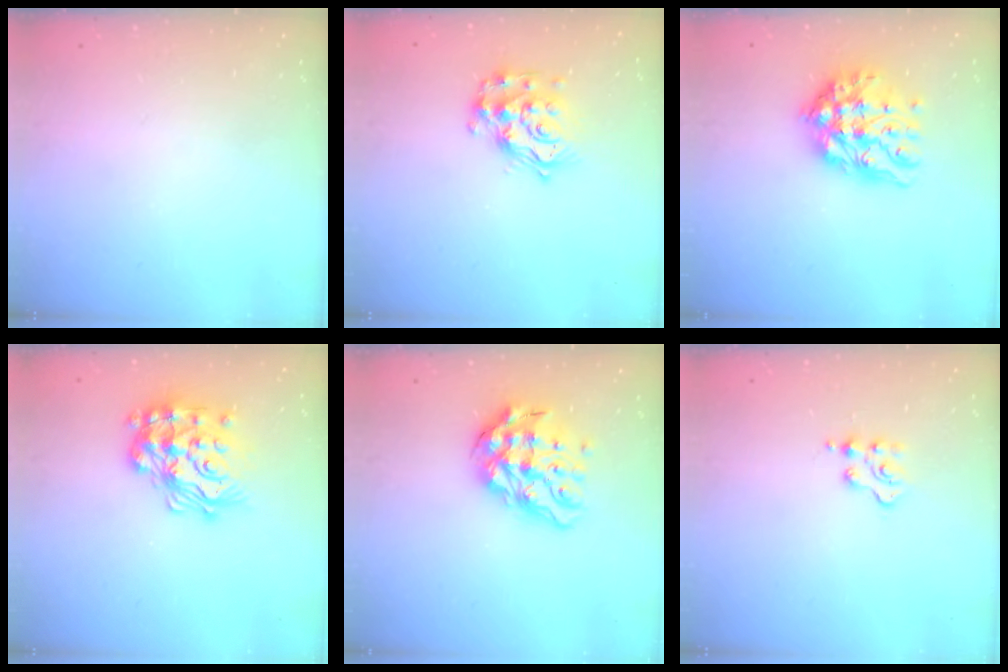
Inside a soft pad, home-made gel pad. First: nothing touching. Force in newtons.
{"total": 12.9, "press": 12.8, "slide": 1.0}
{"total": 13.8, "press": 13.7, "slide": 1.2}
{"total": 22.7, "press": 22.7, "slide": 1.7}
{"total": 14.4, "press": 14.3, "slide": 1.8}
{"total": 2.9, "press": 2.9, "slide": 0.5}